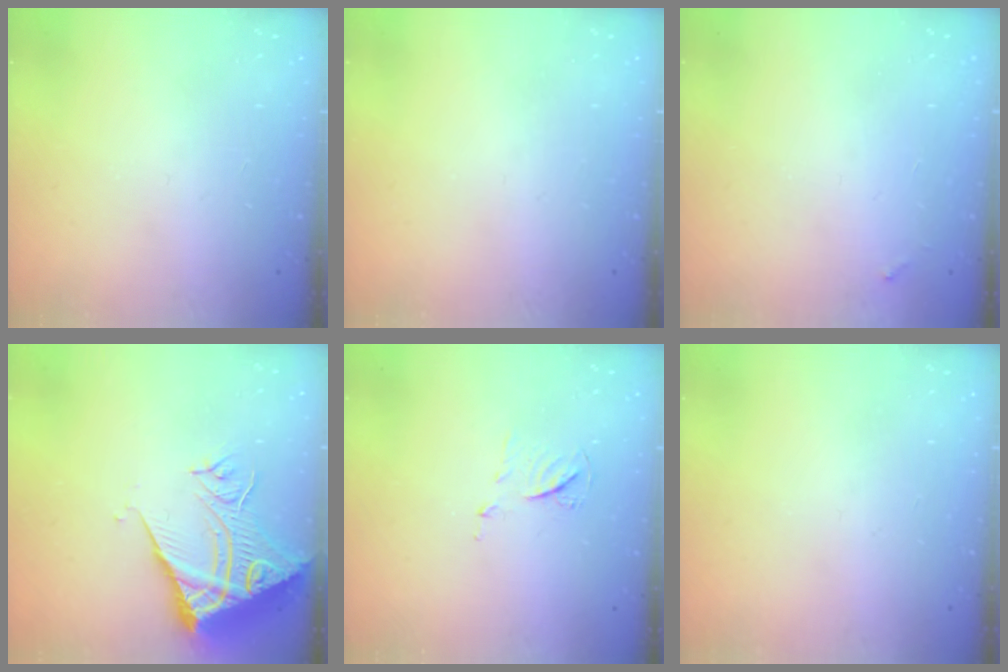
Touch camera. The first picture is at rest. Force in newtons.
{"total": 0.0}
{"total": 3.7, "press": 3.7, "slide": 0.2}
{"total": 11.1, "press": 11.0, "slide": 1.3}
{"total": 6.1, "press": 6.0, "slide": 0.7}
{"total": 0.0}